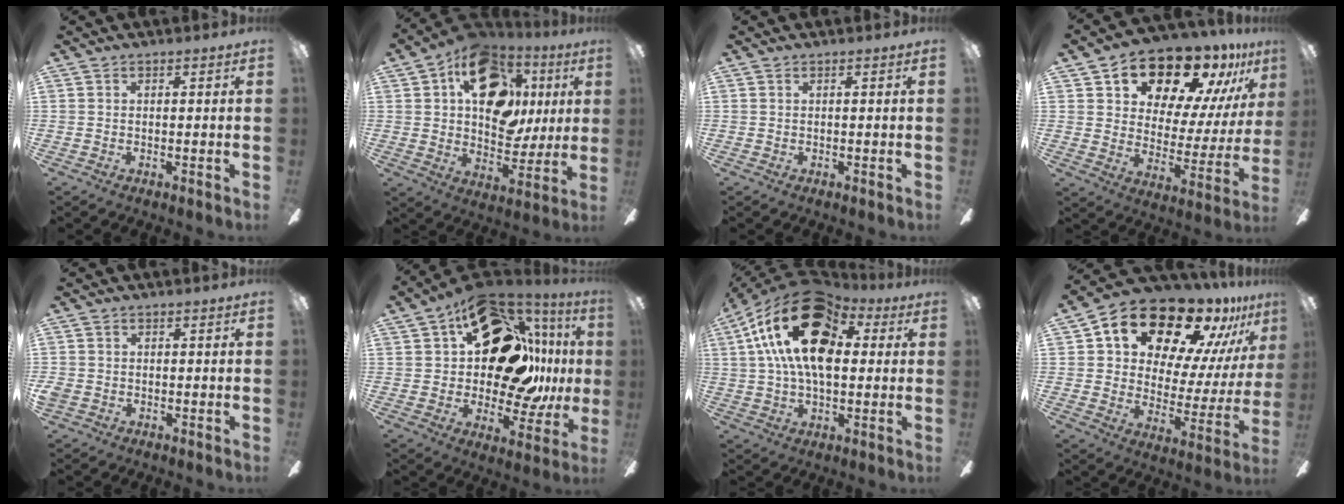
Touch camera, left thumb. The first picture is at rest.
{"total": 22.0, "force": [8.1, 14.6, 14.3], "torque": [-0.205, -0.013, 0.147]}
{"total": 0.0}
{"total": 18.2, "force": [14.1, 8.2, 8.0], "torque": [-0.125, -0.106, 0.240]}
{"total": 2.1, "force": [-0.8, 1.8, 0.7], "torque": [-0.010, 0.006, -0.014]}
{"total": 24.8, "force": [8.7, 14.5, 18.2], "torque": [-0.280, -0.039, 0.161]}
{"total": 22.9, "force": [7.2, 13.4, 17.2], "torque": [-0.311, -0.011, 0.117]}
{"total": 18.7, "force": [14.4, 8.6, 8.2], "torque": [-0.133, -0.114, 0.245]}